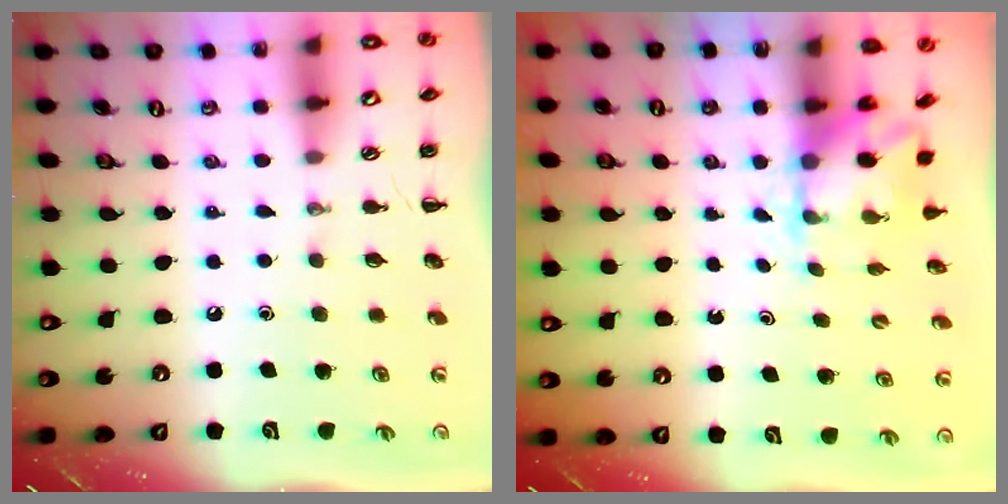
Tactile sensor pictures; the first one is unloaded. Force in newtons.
{"total": 2.1, "press": 2.0, "slide": 0.7}